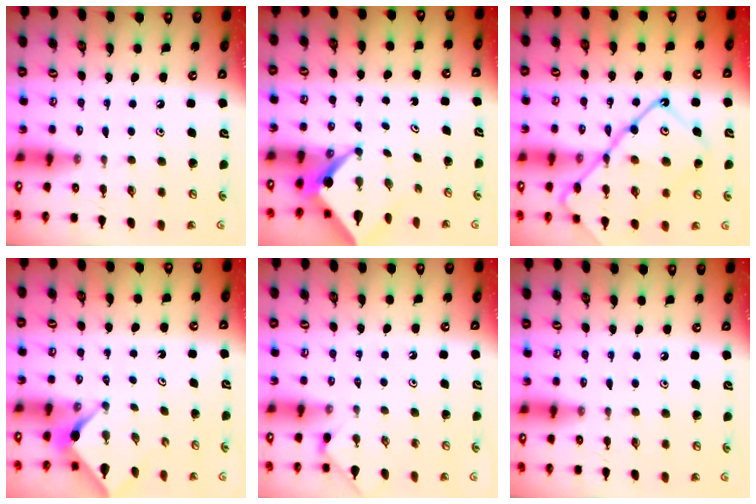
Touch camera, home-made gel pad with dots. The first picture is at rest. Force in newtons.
{"total": 4.5, "press": 4.4, "slide": 0.4}
{"total": 20.3, "press": 20.2, "slide": 1.8}
{"total": 2.5, "press": 2.5, "slide": 0.2}
{"total": 2.3, "press": 2.3, "slide": 0.3}
{"total": 0.0}